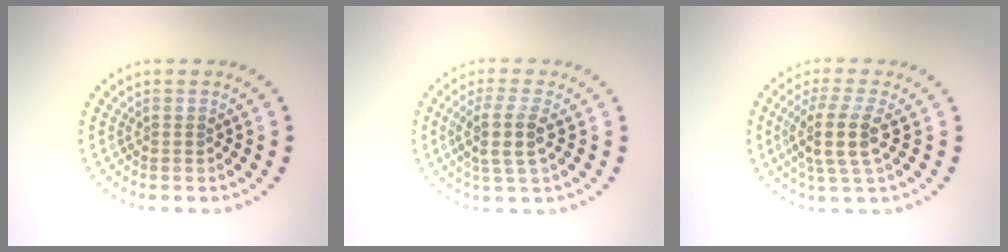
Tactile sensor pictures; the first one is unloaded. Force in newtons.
{"total": 2.9, "press": 2.5, "slide": 1.5}
{"total": 4.0, "press": 3.3, "slide": 2.3}